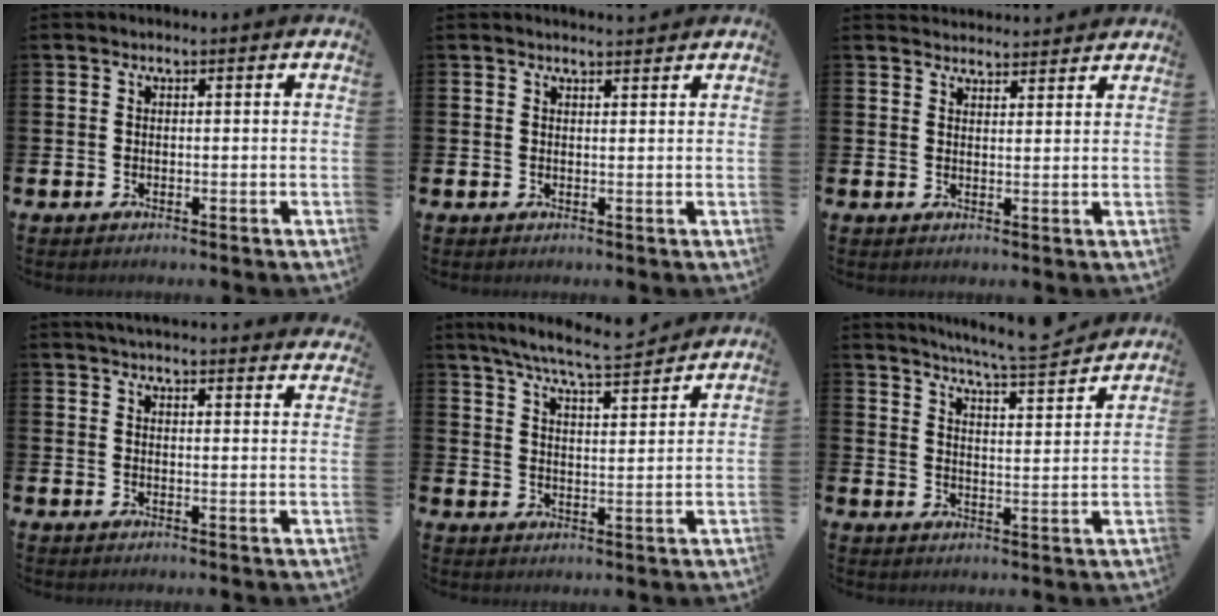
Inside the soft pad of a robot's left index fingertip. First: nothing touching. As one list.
[{"total": 1.0, "force": [1.0, 0.1, 0.1], "torque": [0.006, -0.003, 0.017]}, {"total": 3.1, "force": [3.1, 0.5, -0.1], "torque": [0.004, -0.019, 0.054]}, {"total": 4.3, "force": [4.2, -0.1, 0.5], "torque": [-0.017, -0.020, 0.077]}, {"total": 7.6, "force": [7.1, 0.1, 2.8], "torque": [-0.080, -0.035, 0.127]}, {"total": 7.0, "force": [6.7, -0.1, 1.9], "torque": [-0.048, -0.046, 0.116]}]